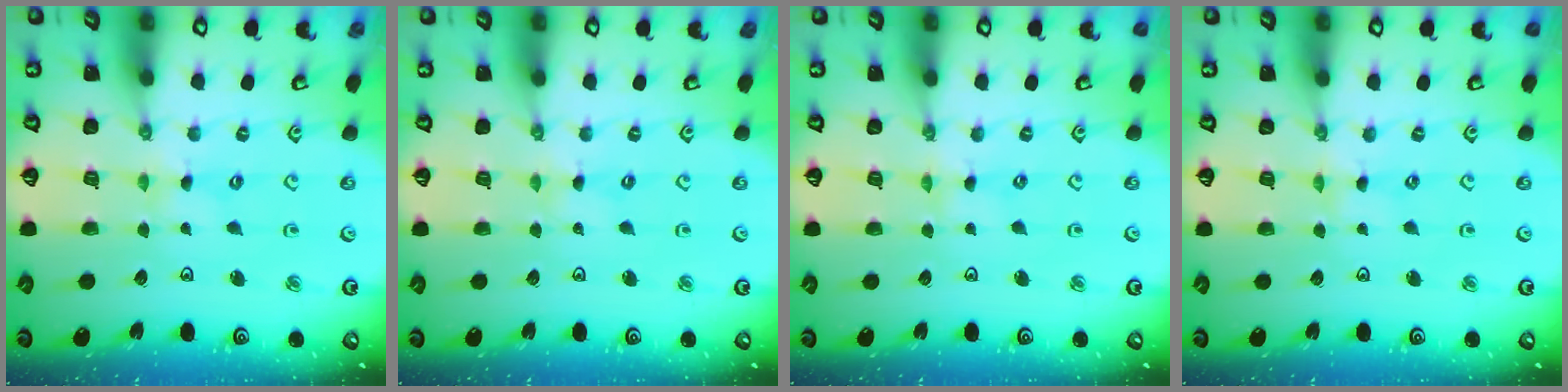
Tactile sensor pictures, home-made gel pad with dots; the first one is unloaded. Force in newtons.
{"total": 0.0}
{"total": 0.0}
{"total": 0.5, "press": 0.5, "slide": 0.2}